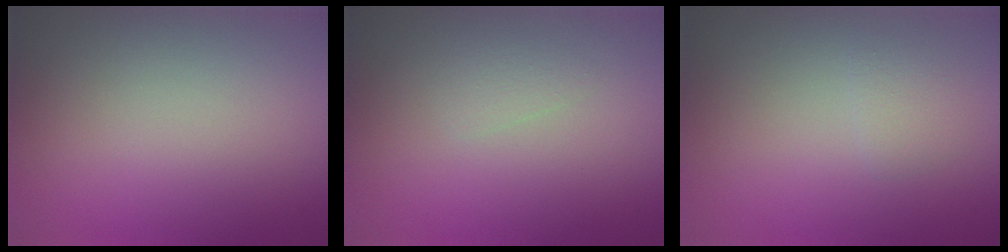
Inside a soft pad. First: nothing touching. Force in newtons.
{"total": 0.9, "press": 0.9, "slide": 0.1}
{"total": 1.2, "press": 1.2, "slide": 0.1}